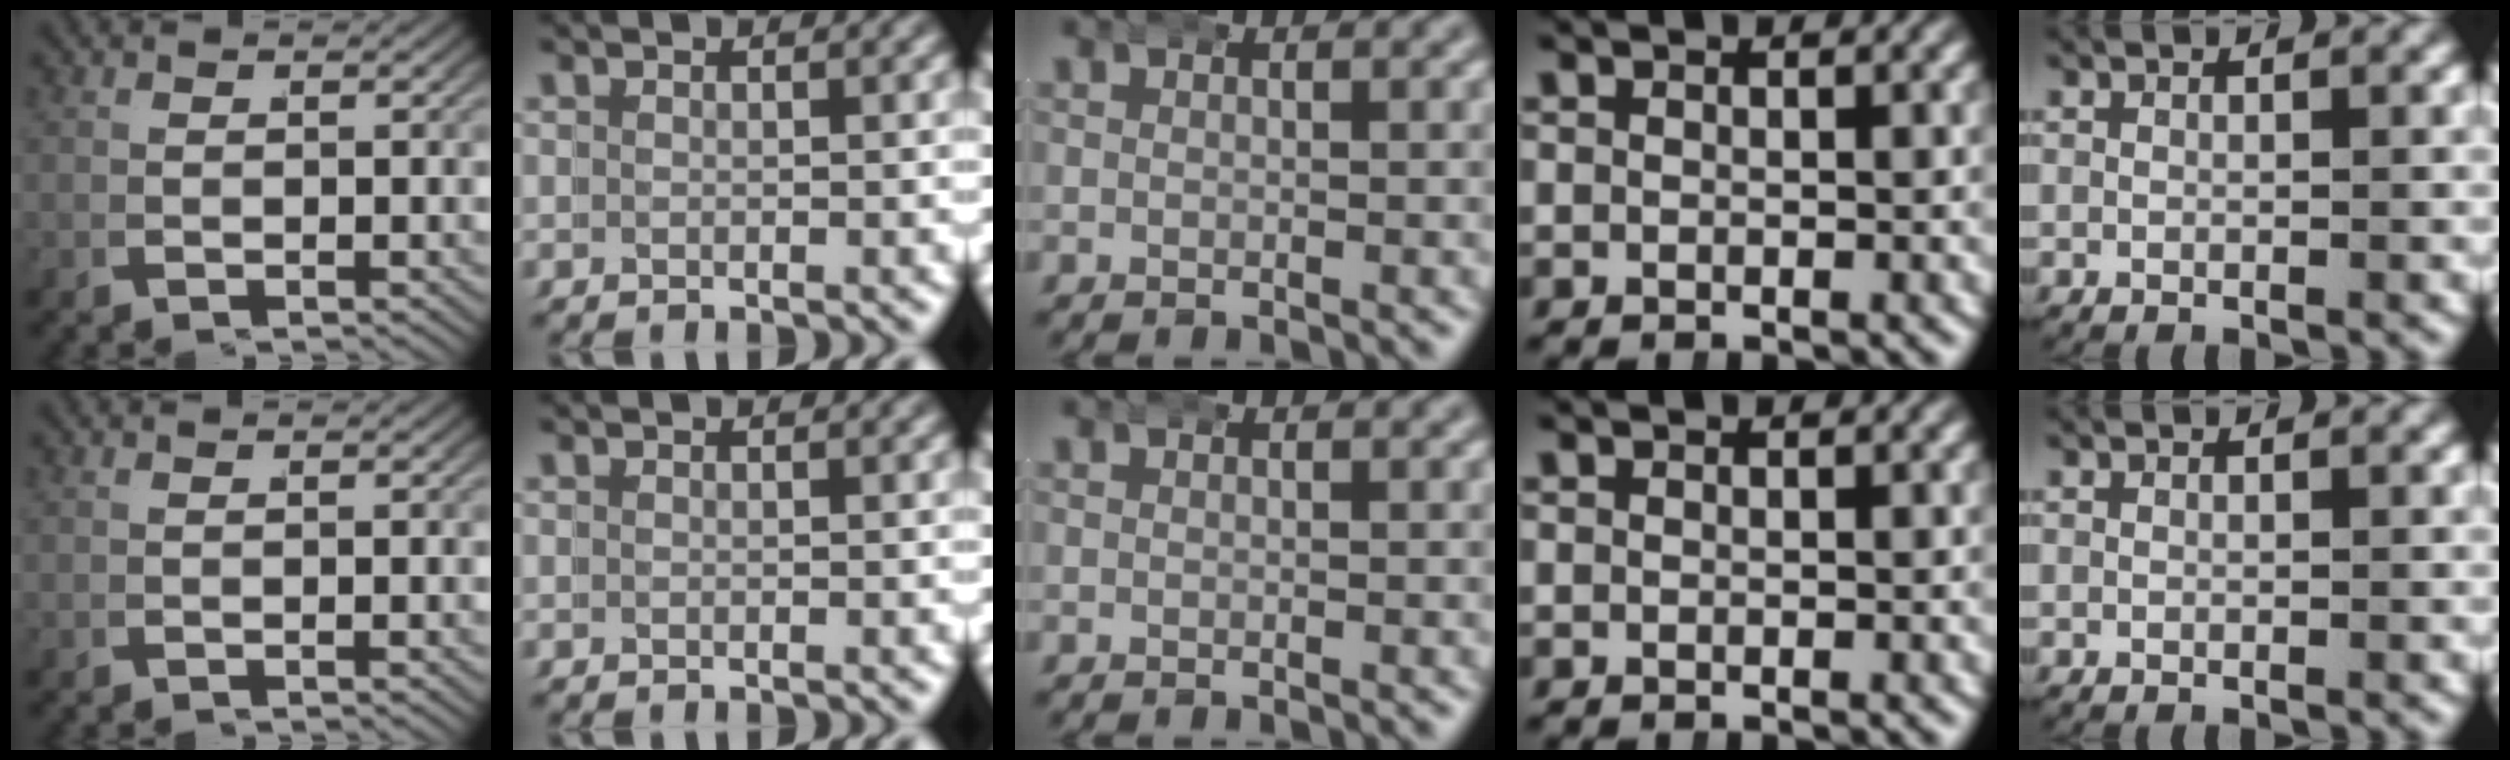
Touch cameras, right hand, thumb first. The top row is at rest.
{}